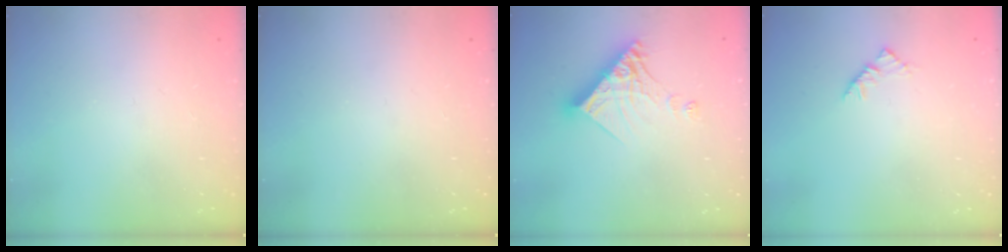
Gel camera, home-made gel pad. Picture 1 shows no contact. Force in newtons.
{"total": 0.0}
{"total": 13.9, "press": 13.9, "slide": 1.1}
{"total": 2.9, "press": 2.8, "slide": 0.7}